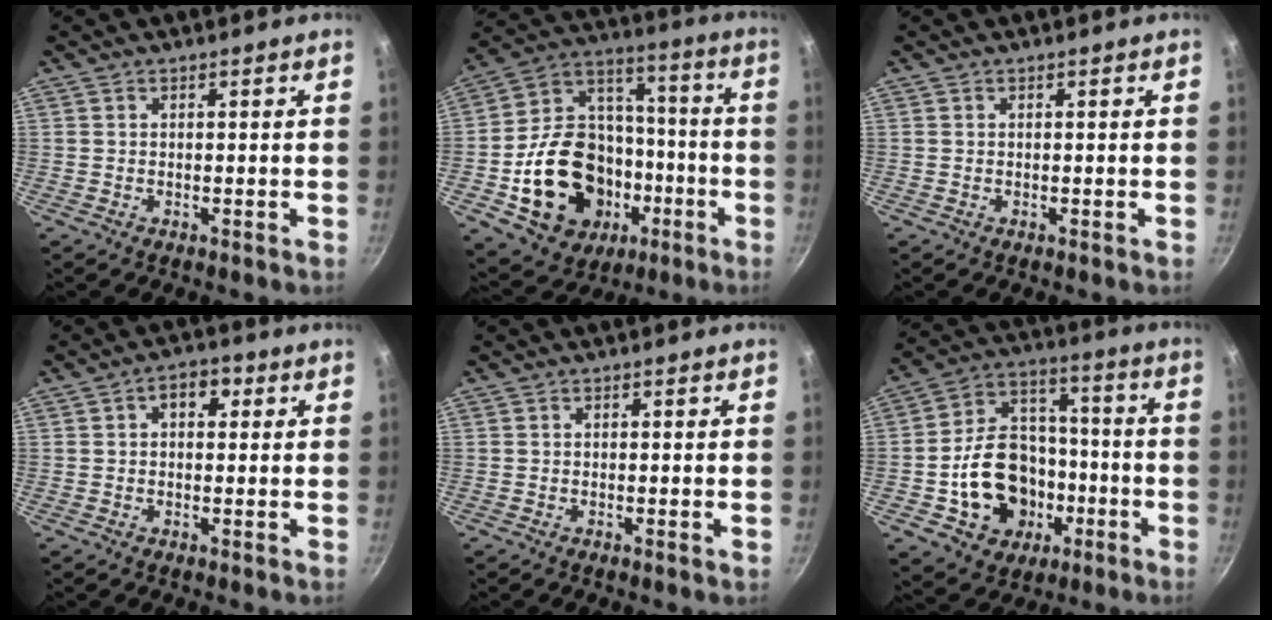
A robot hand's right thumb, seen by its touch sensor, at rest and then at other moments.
{"total": 25.8, "force": [-7.2, 19.6, 15.1], "torque": [-0.233, 0.065, -0.098]}
{"total": 0.0}
{"total": 4.5, "force": [1.2, 3.1, 3.1], "torque": [-0.020, 0.008, 0.010]}
{"total": 0.7, "force": [-0.2, 0.1, 0.6], "torque": [-0.011, 0.000, -0.007]}
{"total": 18.9, "force": [-4.6, 15.2, 10.2], "torque": [-0.140, 0.059, -0.063]}